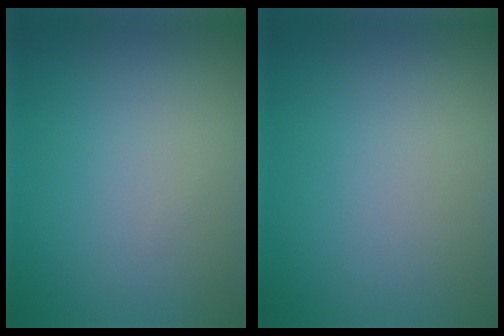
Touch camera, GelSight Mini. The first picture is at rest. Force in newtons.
{"total": 0.0}